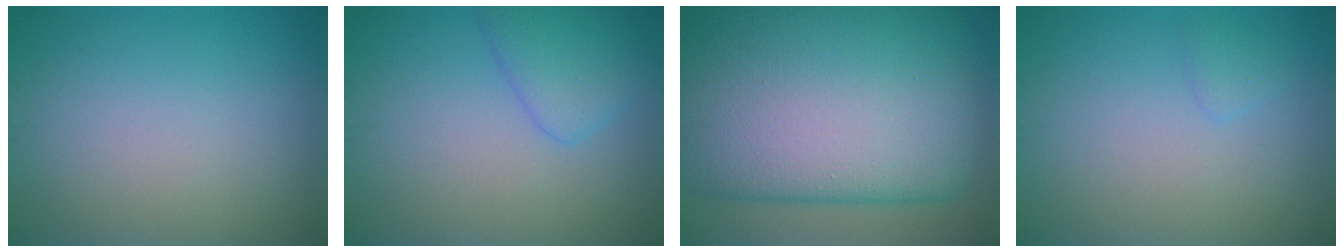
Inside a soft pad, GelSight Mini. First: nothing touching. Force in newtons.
{"total": 3.1, "press": 3.1, "slide": 0.1}
{"total": 20.7, "press": 20.7, "slide": 0.9}
{"total": 0.8, "press": 0.8, "slide": 0.1}